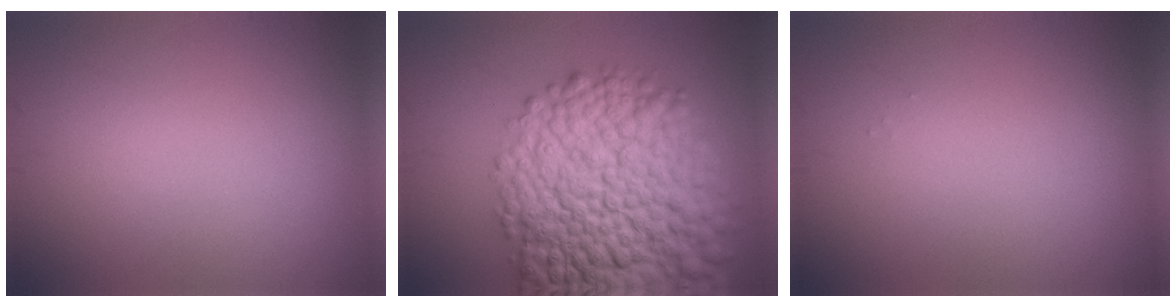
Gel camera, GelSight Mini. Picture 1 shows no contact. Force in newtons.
{"total": 16.3, "press": 16.3, "slide": 0.7}
{"total": 0.0}